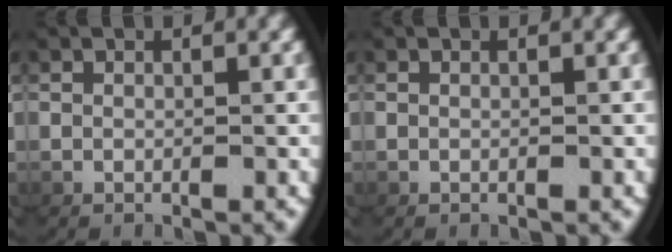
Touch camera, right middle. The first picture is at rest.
{"total": 0.0}